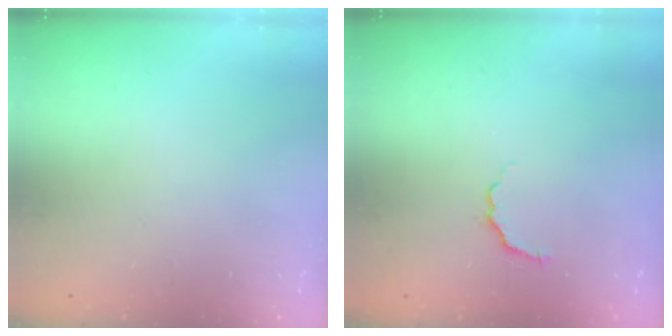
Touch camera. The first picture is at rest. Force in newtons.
{"total": 4.0, "press": 3.9, "slide": 0.9}